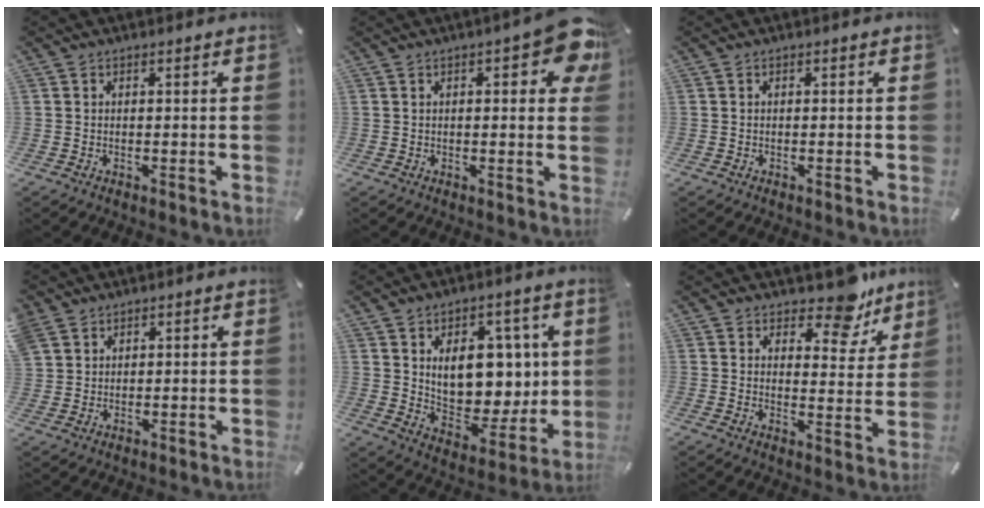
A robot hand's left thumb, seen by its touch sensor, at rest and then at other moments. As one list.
[{"total": 9.6, "force": [3.8, 3.2, 8.2], "torque": [-0.099, -0.017, 0.058]}, {"total": 0.0}, {"total": 3.8, "force": [2.6, 2.8, 0.3], "torque": [-0.015, -0.002, 0.051]}, {"total": 13.3, "force": [4.4, 9.7, 8.0], "torque": [-0.106, -0.029, 0.088]}, {"total": 10.9, "force": [8.9, 4.8, 4.1], "torque": [-0.033, -0.074, 0.153]}]